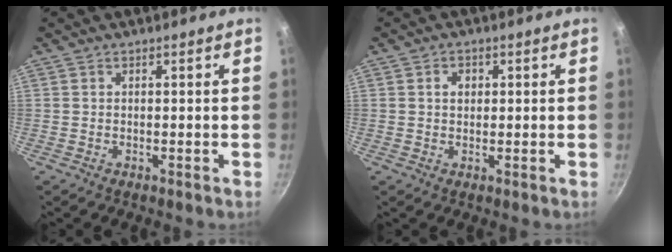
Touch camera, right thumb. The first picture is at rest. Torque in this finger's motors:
{"motor_torque": [-0.56, 0.60, 0.31, 0.08, -0.02]}